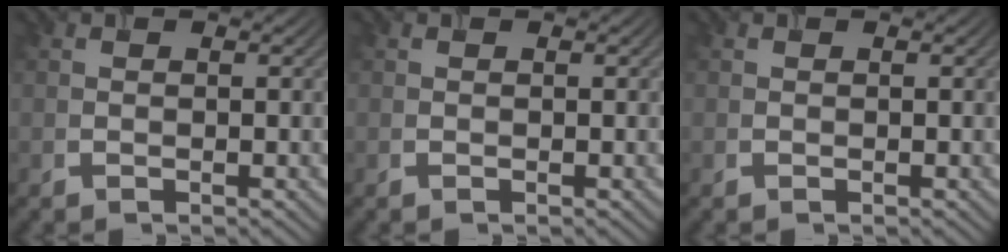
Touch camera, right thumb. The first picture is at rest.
{"total": 0.0}
{"total": 0.0}